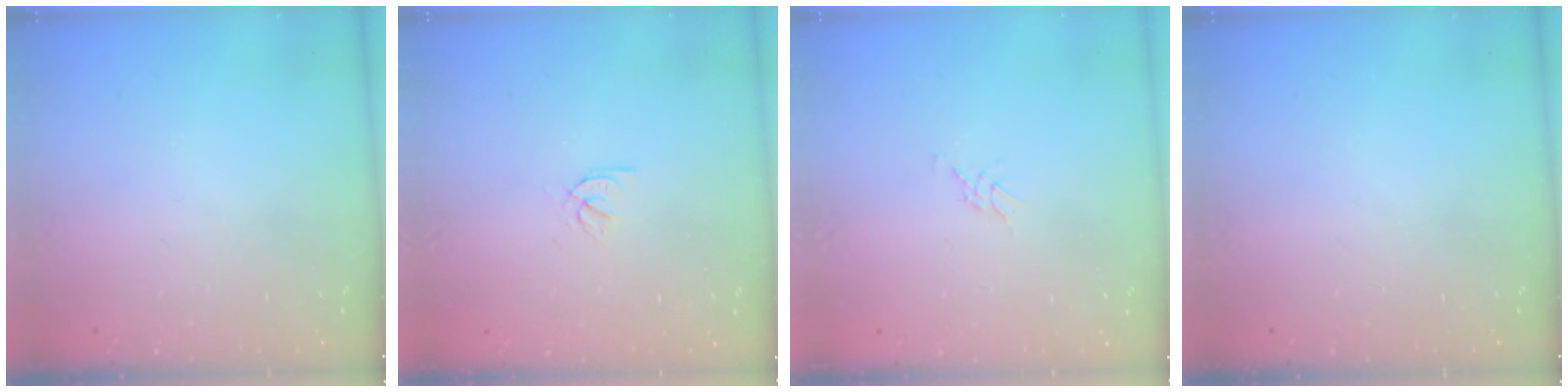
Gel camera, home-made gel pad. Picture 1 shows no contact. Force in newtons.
{"total": 2.2, "press": 2.2, "slide": 0.2}
{"total": 1.4, "press": 1.4, "slide": 0.2}
{"total": 0.0}